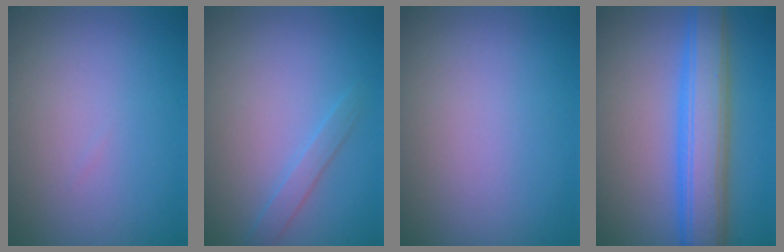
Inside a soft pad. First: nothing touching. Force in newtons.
{"total": 1.3, "press": 1.3, "slide": 0.0}
{"total": 0.0}
{"total": 5.5, "press": 5.5, "slide": 0.3}